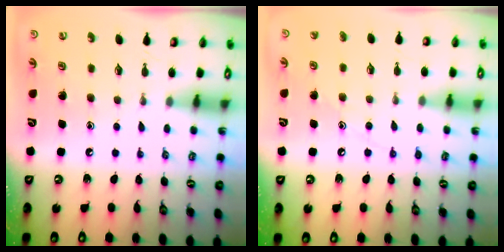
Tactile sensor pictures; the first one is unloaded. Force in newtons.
{"total": 7.5, "press": 7.5, "slide": 0.8}